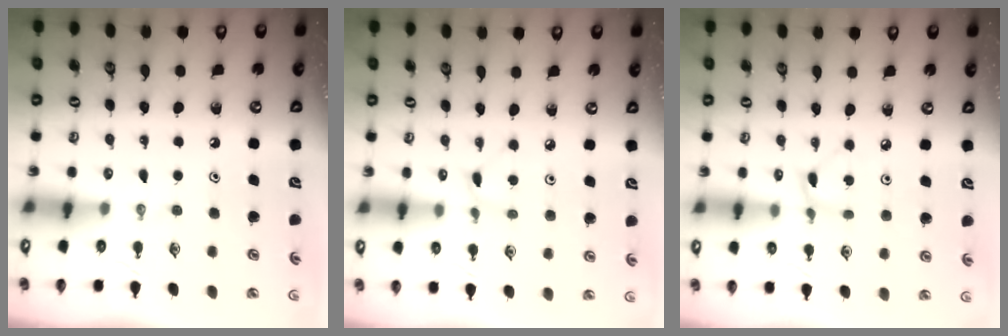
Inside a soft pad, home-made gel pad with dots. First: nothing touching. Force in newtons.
{"total": 2.1, "press": 2.1, "slide": 0.2}
{"total": 2.4, "press": 2.4, "slide": 0.3}